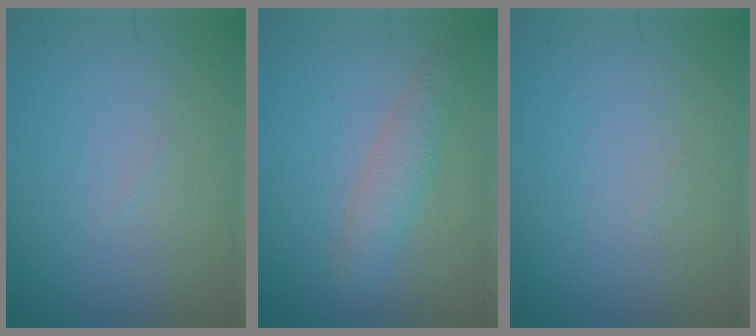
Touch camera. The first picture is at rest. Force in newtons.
{"total": 2.6, "press": 2.6, "slide": 0.2}
{"total": 0.0}